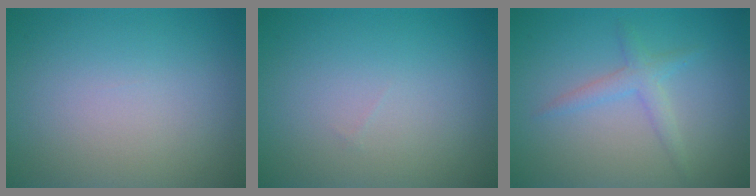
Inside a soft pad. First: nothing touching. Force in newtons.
{"total": 0.0}
{"total": 1.9, "press": 1.9, "slide": 0.1}